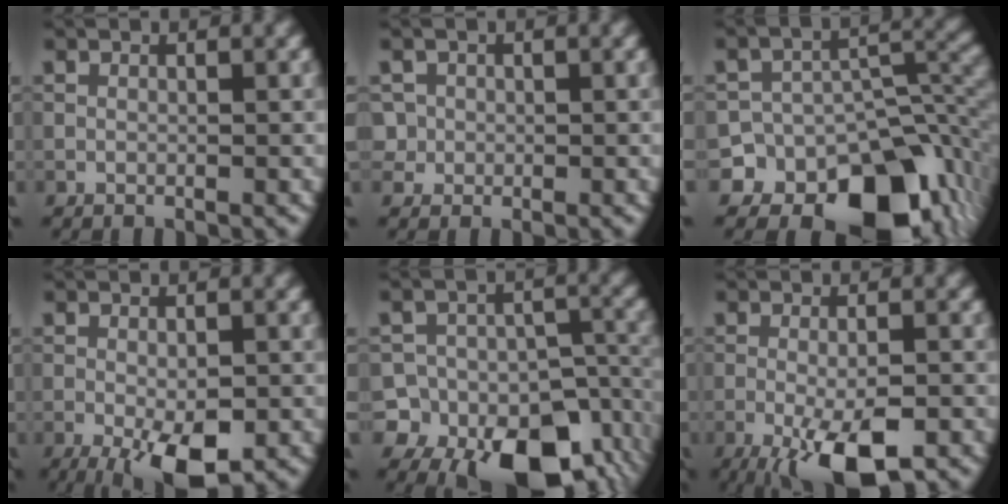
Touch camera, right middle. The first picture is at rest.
{"total": 1.9, "force": [0.2, 1.8, 0.3], "torque": [-0.002, 0.002, 0.009]}
{"total": 13.3, "force": [-8.5, 8.5, 5.7], "torque": [-0.083, 0.008, -0.128]}
{"total": 6.5, "force": [-3.0, 2.3, 5.2], "torque": [-0.083, -0.013, -0.043]}
{"total": 16.4, "force": [-9.8, 11.3, 6.7], "torque": [-0.101, -0.037, -0.140]}
{"total": 7.7, "force": [-3.8, 2.2, 6.3], "torque": [-0.103, -0.008, -0.060]}